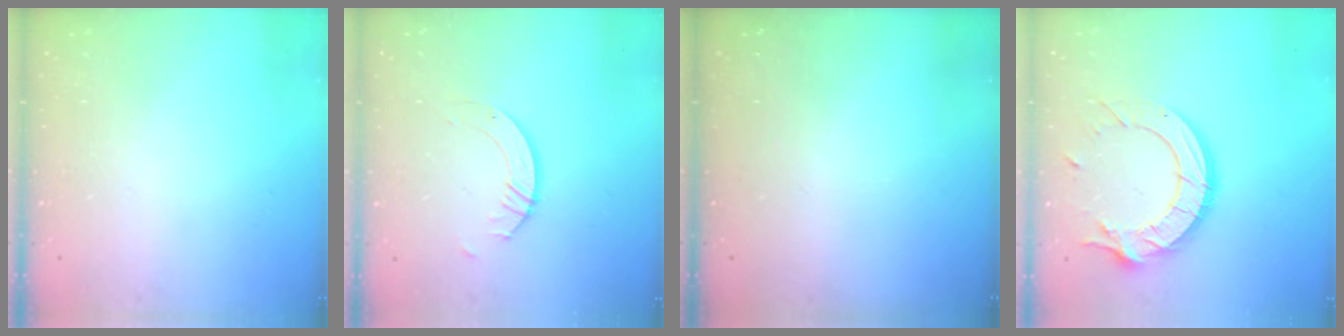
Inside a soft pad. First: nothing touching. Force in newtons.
{"total": 3.9, "press": 3.9, "slide": 0.3}
{"total": 0.0}
{"total": 15.2, "press": 15.2, "slide": 1.3}